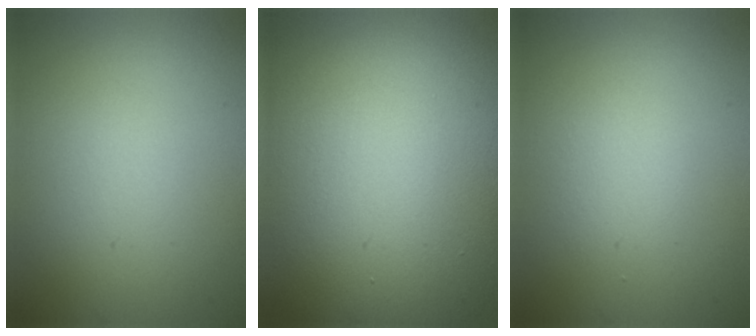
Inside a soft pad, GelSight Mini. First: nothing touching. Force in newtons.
{"total": 18.5, "press": 18.5, "slide": 0.5}
{"total": 1.3, "press": 1.3, "slide": 0.0}